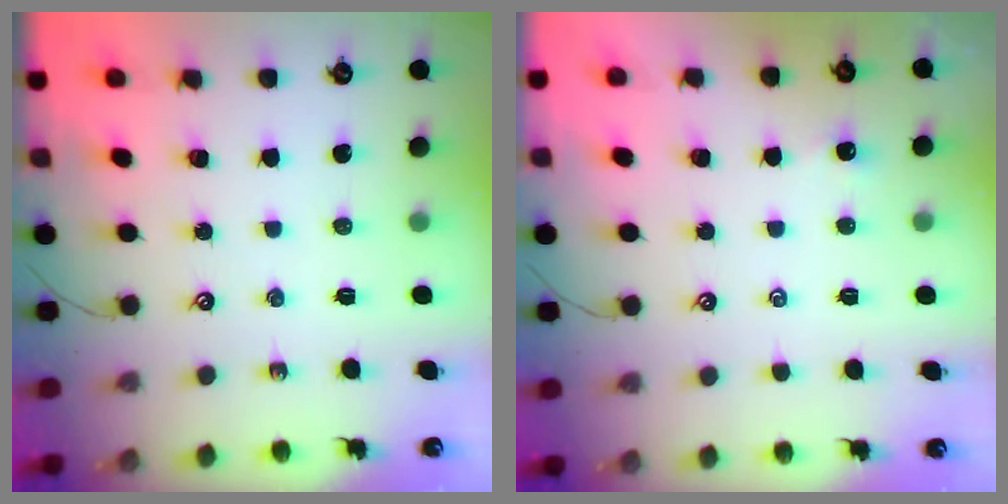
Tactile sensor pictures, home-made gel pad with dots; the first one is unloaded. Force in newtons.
{"total": 2.6, "press": 2.6, "slide": 0.2}